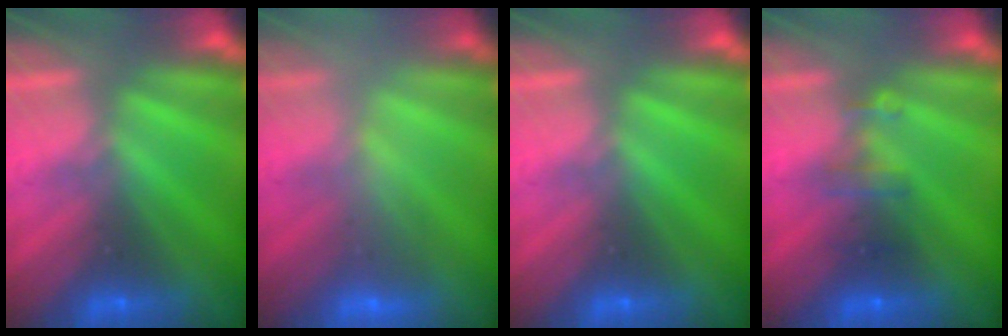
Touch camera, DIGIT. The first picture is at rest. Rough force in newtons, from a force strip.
{"total": 2.2}
{"total": 0.0}
{"total": 2.8}